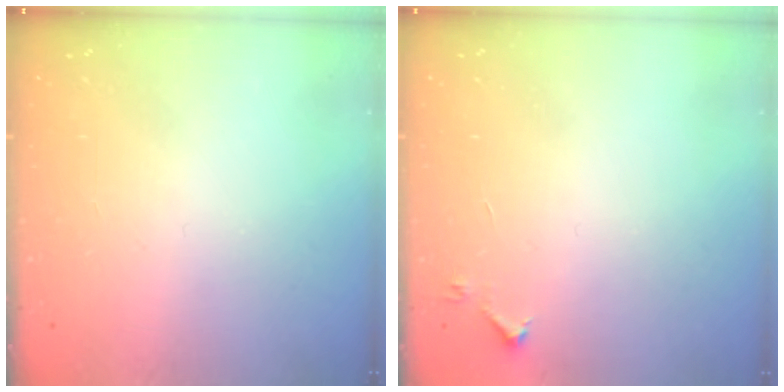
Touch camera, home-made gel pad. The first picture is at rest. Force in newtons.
{"total": 3.8, "press": 3.7, "slide": 0.6}